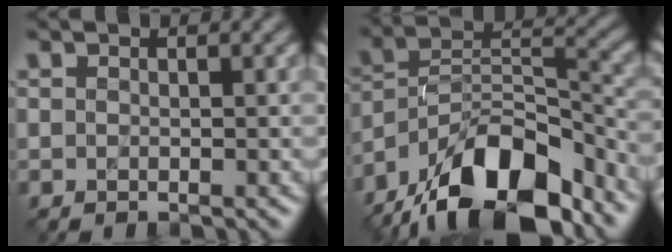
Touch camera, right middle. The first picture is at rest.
{"total": 12.9, "force": [-9.4, 4.9, 7.5], "torque": [-0.124, 0.017, -0.182]}